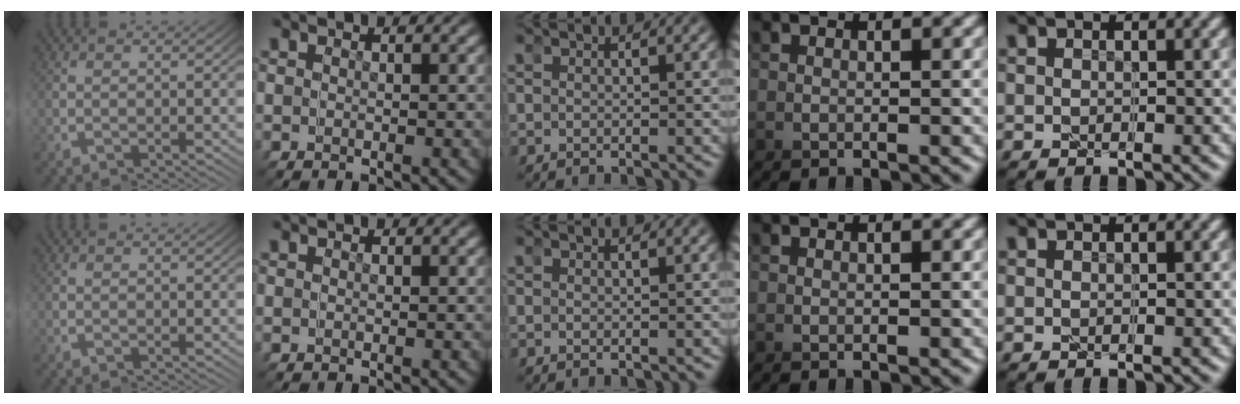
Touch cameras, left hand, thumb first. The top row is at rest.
{}